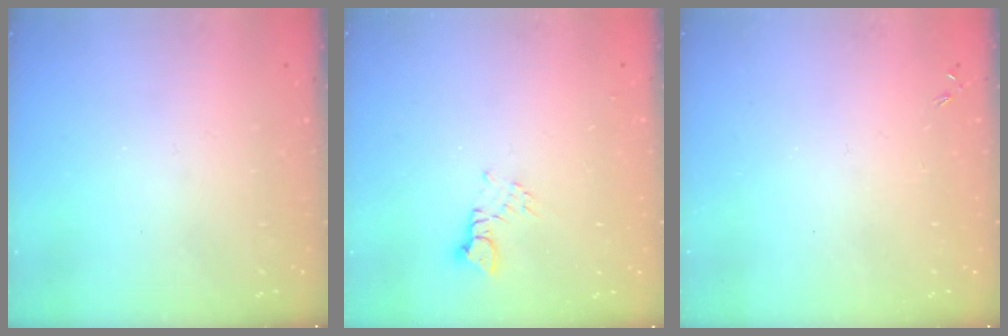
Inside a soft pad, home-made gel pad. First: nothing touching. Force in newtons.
{"total": 2.5, "press": 2.5, "slide": 0.1}
{"total": 0.0}